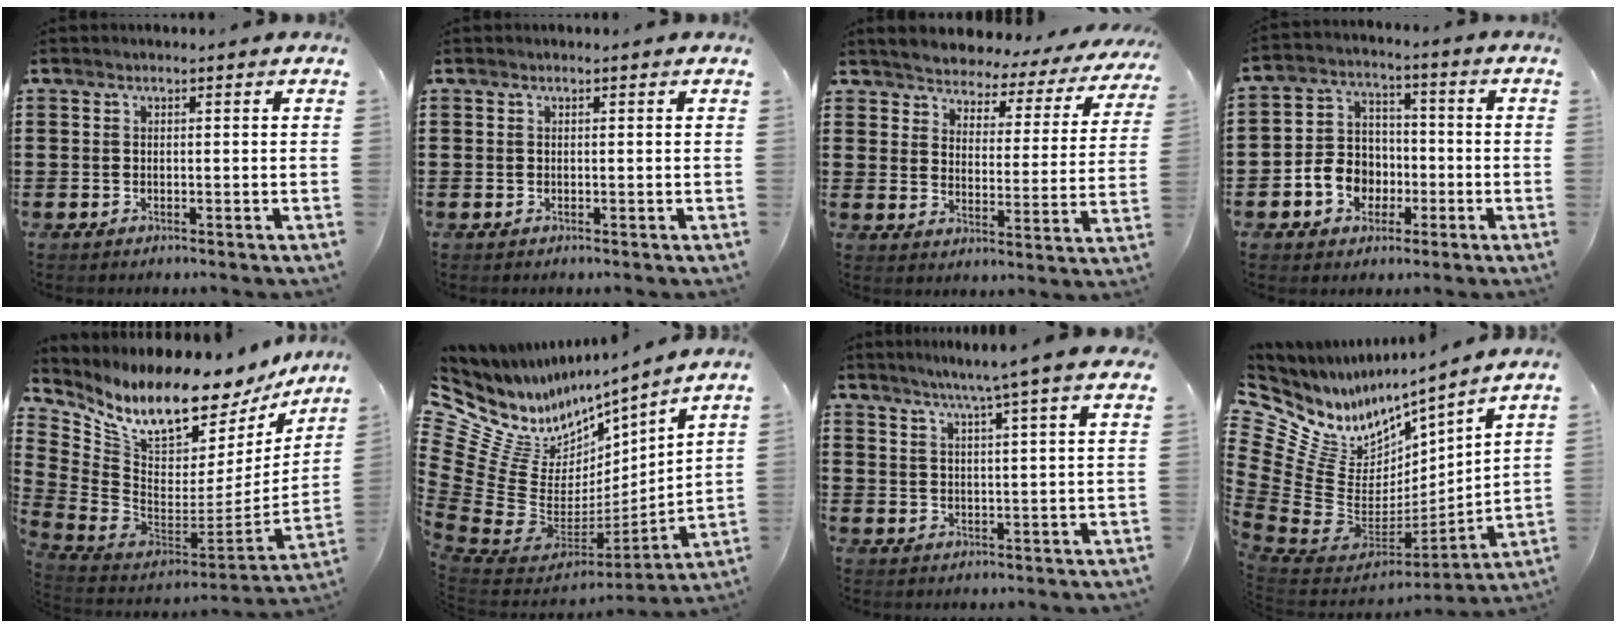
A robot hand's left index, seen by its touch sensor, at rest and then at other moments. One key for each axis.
{"total": 0.0}
{"total": 3.4, "fx": 3.4, "fy": 0.3, "fz": -0.3, "tx": -0.021, "ty": -0.033, "tz": 0.050}
{"total": 7.1, "fx": -2.6, "fy": 6.1, "fz": 2.5, "tx": -0.070, "ty": 0.022, "tz": -0.050}
{"total": 11.2, "fx": 8.8, "fy": 3.7, "fz": 5.8, "tx": -0.134, "ty": -0.085, "tz": 0.152}
{"total": 9.8, "fx": 3.4, "fy": 8.1, "fz": 4.3, "tx": -0.154, "ty": -0.055, "tz": 0.053}
{"total": 5.2, "fx": 4.1, "fy": -1.2, "fz": 2.9, "tx": -0.067, "ty": -0.017, "tz": 0.068}
{"total": 9.8, "fx": 3.8, "fy": 7.6, "fz": 4.9, "tx": -0.159, "ty": -0.057, "tz": 0.061}